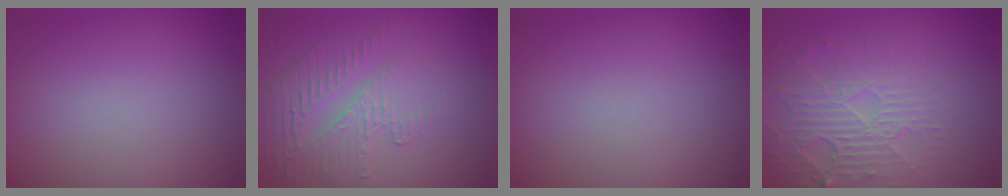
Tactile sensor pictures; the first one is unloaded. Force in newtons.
{"total": 5.3, "press": 3.3, "slide": 4.2}
{"total": 0.0}
{"total": 3.8, "press": 3.4, "slide": 1.8}